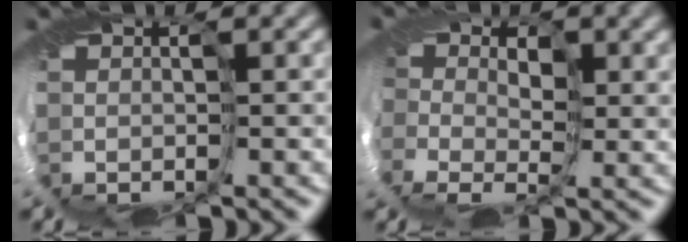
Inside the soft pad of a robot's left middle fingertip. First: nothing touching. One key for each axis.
{"total": 1.7, "fx": -0.3, "fy": 1.6, "fz": 0.6, "tx": 0.010, "ty": -0.021, "tz": -0.018}